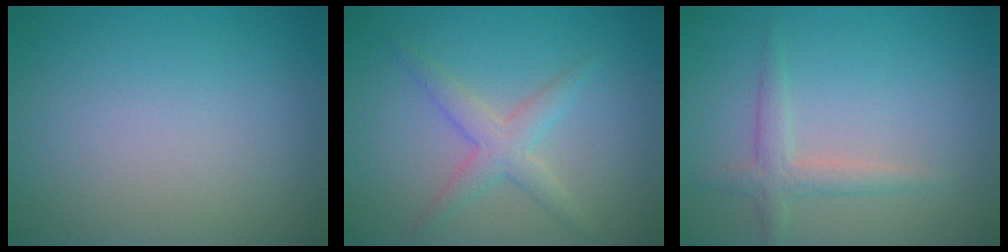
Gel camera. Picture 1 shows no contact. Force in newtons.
{"total": 2.7, "press": 2.7, "slide": 0.1}
{"total": 2.1, "press": 2.1, "slide": 0.1}